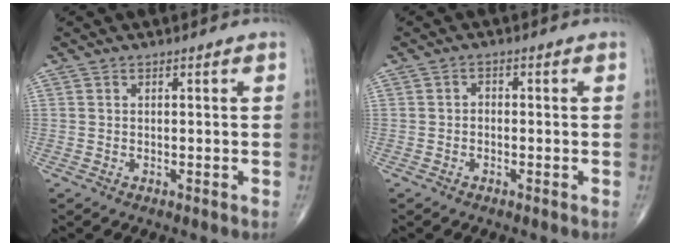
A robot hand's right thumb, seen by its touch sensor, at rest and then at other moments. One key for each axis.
{"total": 1.3, "fx": -0.5, "fy": 0.9, "fz": 0.7, "tx": -0.005, "ty": 0.008, "tz": -0.013}